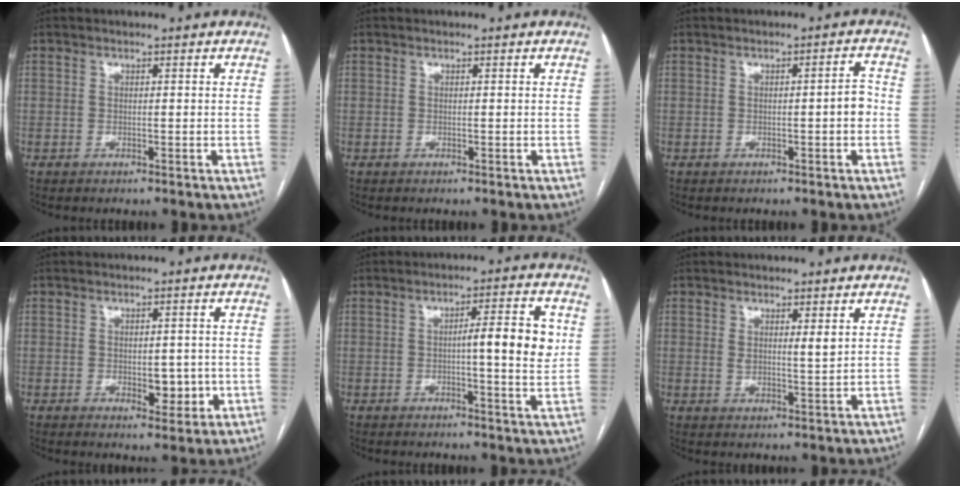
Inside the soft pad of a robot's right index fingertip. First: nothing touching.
{"total": 0.0}
{"total": 2.6, "force": [-0.5, 0.4, 2.5], "torque": [-0.027, 0.005, -0.009]}
{"total": 4.5, "force": [-0.8, 2.3, 3.8], "torque": [-0.043, -0.002, -0.003]}
{"total": 7.4, "force": [0.7, 0.9, 7.3], "torque": [-0.101, 0.010, 0.006]}
{"total": 2.7, "force": [1.4, 0.4, 2.2], "torque": [-0.041, -0.009, 0.026]}